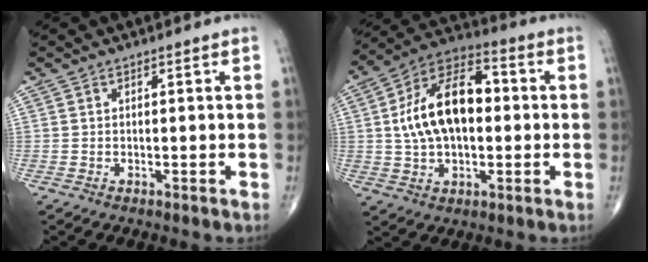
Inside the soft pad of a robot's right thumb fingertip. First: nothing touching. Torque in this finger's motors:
{"motor_torque": [0.33, 0.36, 0.92, -0.31, 0.37]}